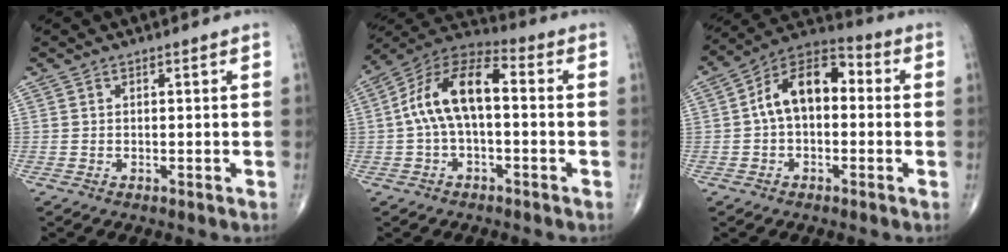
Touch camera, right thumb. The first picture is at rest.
{"total": 13.1, "force": [0.2, 6.4, 11.4], "torque": [-0.211, 0.047, -0.010]}
{"total": 12.5, "force": [0.6, 7.7, 9.8], "torque": [-0.144, 0.042, -0.006]}